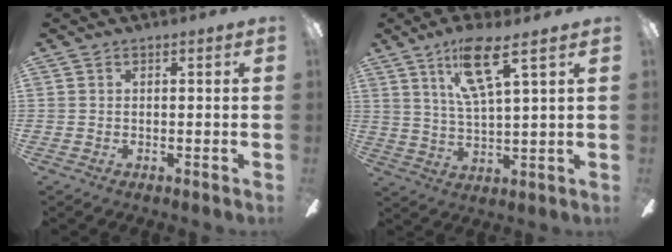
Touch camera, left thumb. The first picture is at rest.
{"total": 11.9, "force": [7.1, 2.7, 9.2], "torque": [-0.177, -0.009, 0.120]}